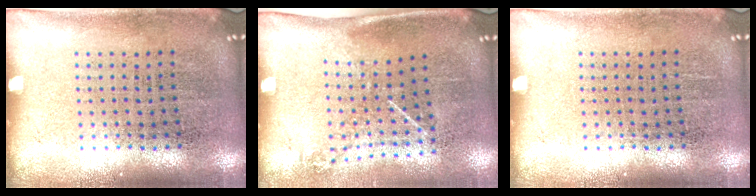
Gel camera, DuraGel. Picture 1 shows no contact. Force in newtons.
{"total": 1.3, "press": 0.9, "slide": 0.9}
{"total": 0.0}